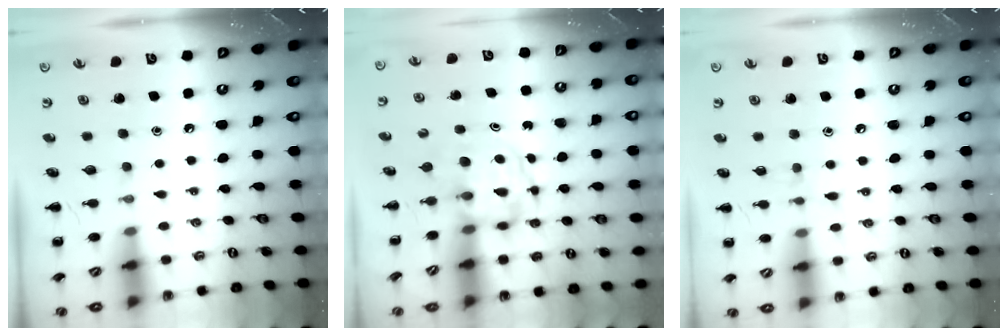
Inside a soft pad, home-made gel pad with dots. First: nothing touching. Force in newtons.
{"total": 3.7, "press": 3.7, "slide": 0.3}
{"total": 4.9, "press": 4.5, "slide": 1.8}